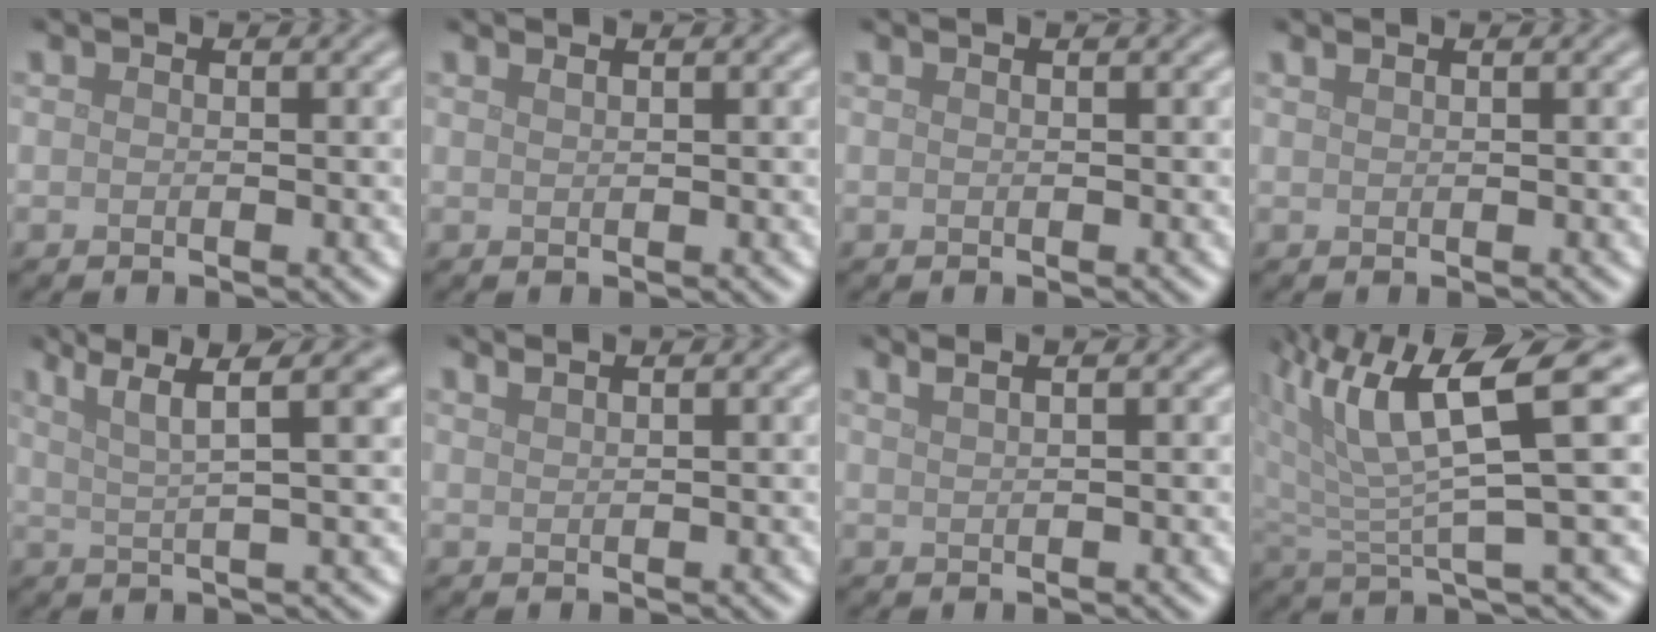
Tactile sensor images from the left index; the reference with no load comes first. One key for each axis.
{"total": 0.8, "fx": 0.6, "fy": 0.3, "fz": 0.4, "tx": -0.002, "ty": -0.001, "tz": 0.006}
{"total": 0.6, "fx": 0.4, "fy": 0.3, "fz": 0.4, "tx": -0.002, "ty": 0.002, "tz": 0.000}
{"total": 0.9, "fx": 0.7, "fy": 0.3, "fz": 0.5, "tx": -0.004, "ty": -0.003, "tz": 0.005}
{"total": 6.7, "fx": 3.9, "fy": 1.2, "fz": 5.3, "tx": -0.075, "ty": 0.017, "tz": 0.063}
{"total": 2.1, "fx": 1.6, "fy": 0.7, "fz": 1.0, "tx": 0.000, "ty": 0.002, "tz": 0.008}
{"total": 3.2, "fx": 2.2, "fy": 1.3, "fz": 1.9, "tx": -0.007, "ty": 0.018, "tz": 0.005}
{"total": 9.0, "fx": 4.3, "fy": 2.0, "fz": 7.6, "tx": -0.138, "ty": 0.009, "tz": 0.079}